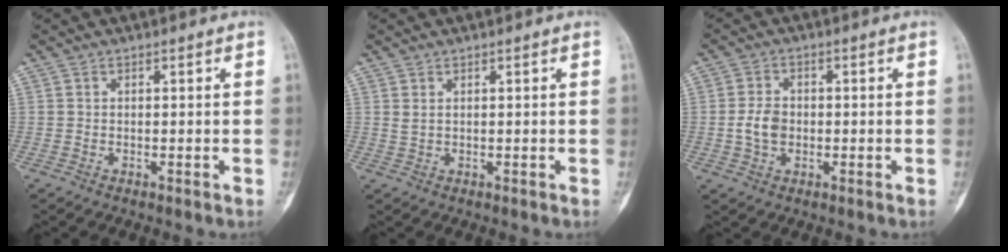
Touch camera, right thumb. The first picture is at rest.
{"total": 0.9, "force": [0.6, 0.4, 0.6], "torque": [-0.014, 0.006, 0.016]}
{"total": 4.7, "force": [-0.5, 3.4, 3.2], "torque": [-0.056, 0.007, -0.013]}